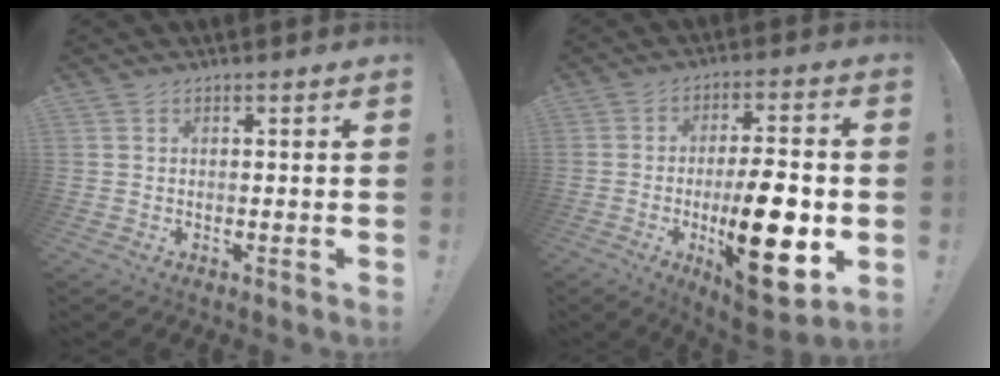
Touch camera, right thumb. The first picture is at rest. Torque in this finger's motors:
{"motor_torque": [2.18, 2.82, 2.08, -0.69, 0.20]}